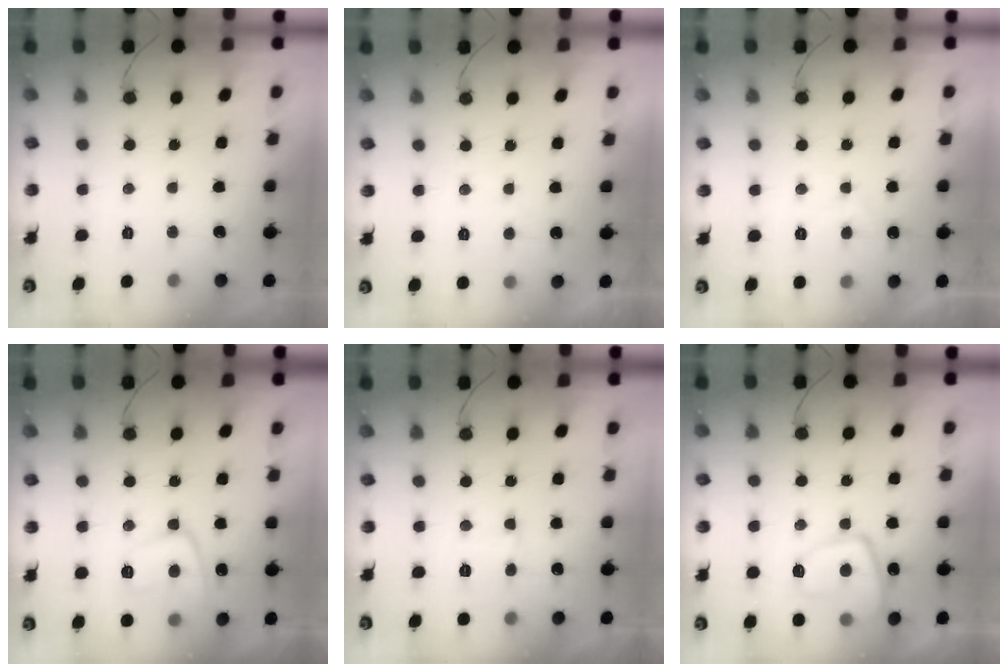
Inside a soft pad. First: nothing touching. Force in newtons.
{"total": 1.1, "press": 1.0, "slide": 0.5}
{"total": 1.1, "press": 0.9, "slide": 0.6}
{"total": 11.1, "press": 11.1, "slide": 0.8}
{"total": 4.7, "press": 4.7, "slide": 0.5}
{"total": 9.8, "press": 9.7, "slide": 1.1}